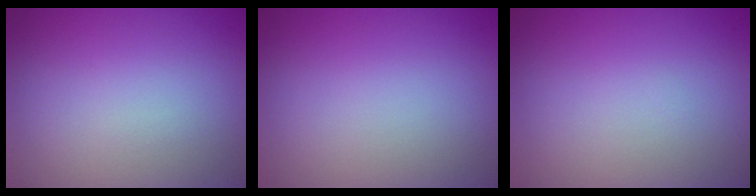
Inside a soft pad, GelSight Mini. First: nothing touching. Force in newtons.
{"total": 0.0}
{"total": 0.0}